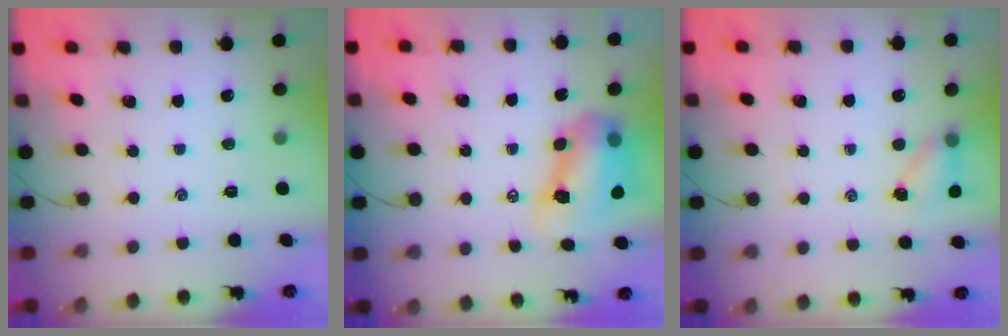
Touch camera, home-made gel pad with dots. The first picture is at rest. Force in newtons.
{"total": 10.5, "press": 10.1, "slide": 2.9}
{"total": 4.1, "press": 4.0, "slide": 0.7}